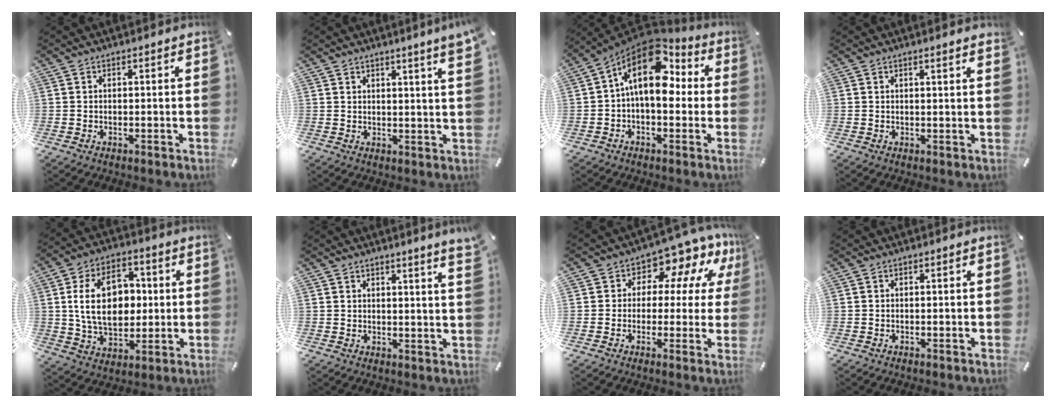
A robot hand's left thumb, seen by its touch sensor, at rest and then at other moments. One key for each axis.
{"total": 4.1, "fx": 3.1, "fy": -0.3, "fz": 2.7, "tx": -0.043, "ty": -0.017, "tz": 0.050}
{"total": 15.1, "fx": 3.9, "fy": 8.5, "fz": 11.8, "tx": -0.215, "ty": -0.029, "tz": 0.062}
{"total": 1.3, "fx": 1.0, "fy": -0.1, "fz": 0.8, "tx": -0.015, "ty": -0.002, "tz": 0.018}
{"total": 16.0, "fx": 1.7, "fy": 11.5, "fz": 11.1, "tx": -0.214, "ty": 0.014, "tz": 0.026}
{"total": 3.1, "fx": 2.5, "fy": -0.4, "fz": 1.8, "tx": -0.031, "ty": -0.017, "tz": 0.043}
{"total": 8.7, "fx": 4.6, "fy": 5.9, "fz": 4.4, "tx": -0.060, "ty": -0.039, "tz": 0.081}
{"total": 0.0}